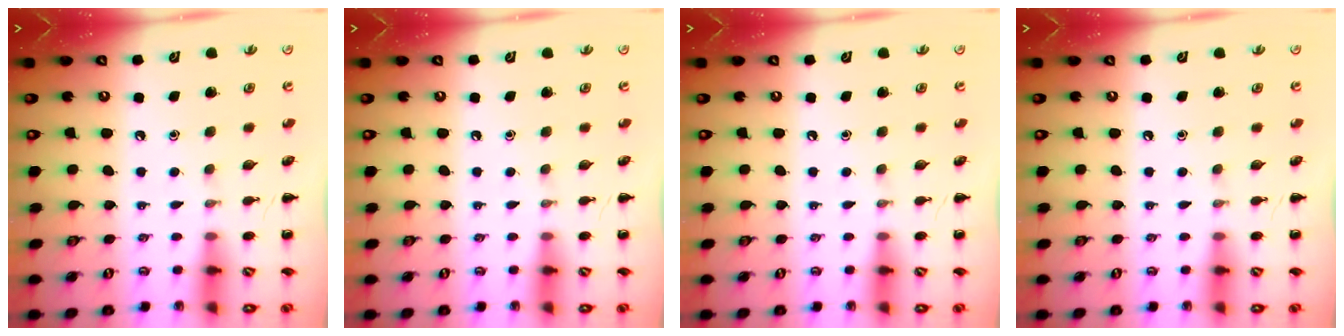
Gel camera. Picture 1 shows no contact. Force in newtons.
{"total": 0.0}
{"total": 0.0}
{"total": 0.0}